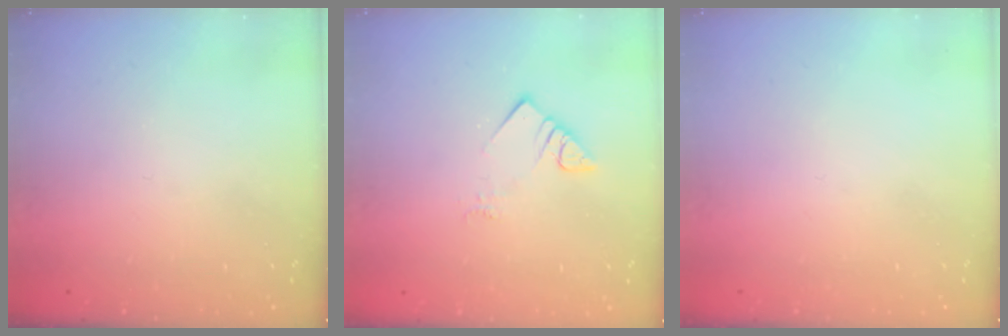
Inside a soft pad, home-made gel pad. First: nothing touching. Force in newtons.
{"total": 4.7, "press": 4.7, "slide": 0.4}
{"total": 1.5, "press": 1.5, "slide": 0.1}